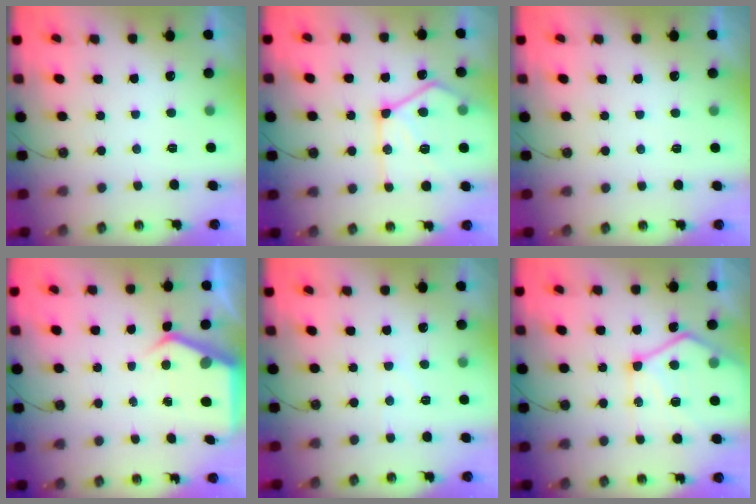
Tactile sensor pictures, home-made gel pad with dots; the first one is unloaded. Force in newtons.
{"total": 17.4, "press": 17.3, "slide": 1.8}
{"total": 3.0, "press": 3.0, "slide": 0.3}
{"total": 5.3, "press": 5.3, "slide": 0.5}
{"total": 2.9, "press": 2.9, "slide": 0.5}
{"total": 15.3, "press": 15.3, "slide": 1.3}